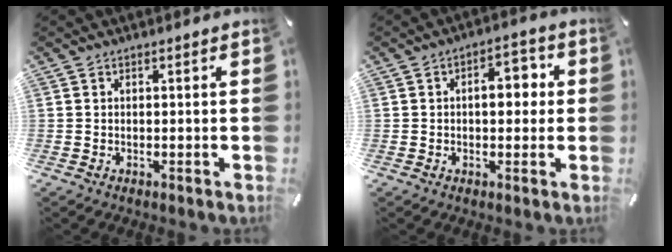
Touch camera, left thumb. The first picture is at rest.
{"total": 6.6, "force": [0.3, 3.9, 5.4], "torque": [-0.057, -0.002, -0.008]}